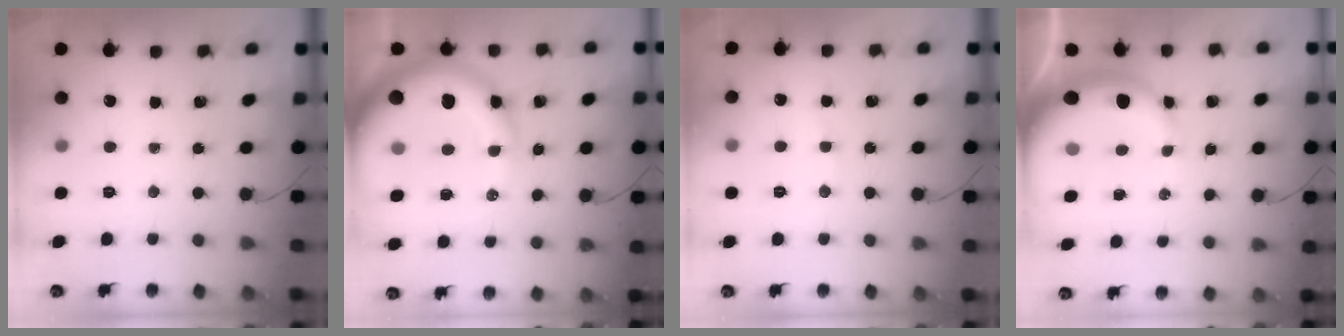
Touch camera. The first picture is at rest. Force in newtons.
{"total": 19.3, "press": 18.6, "slide": 5.0}
{"total": 4.2, "press": 4.1, "slide": 1.0}
{"total": 11.8, "press": 11.5, "slide": 2.7}